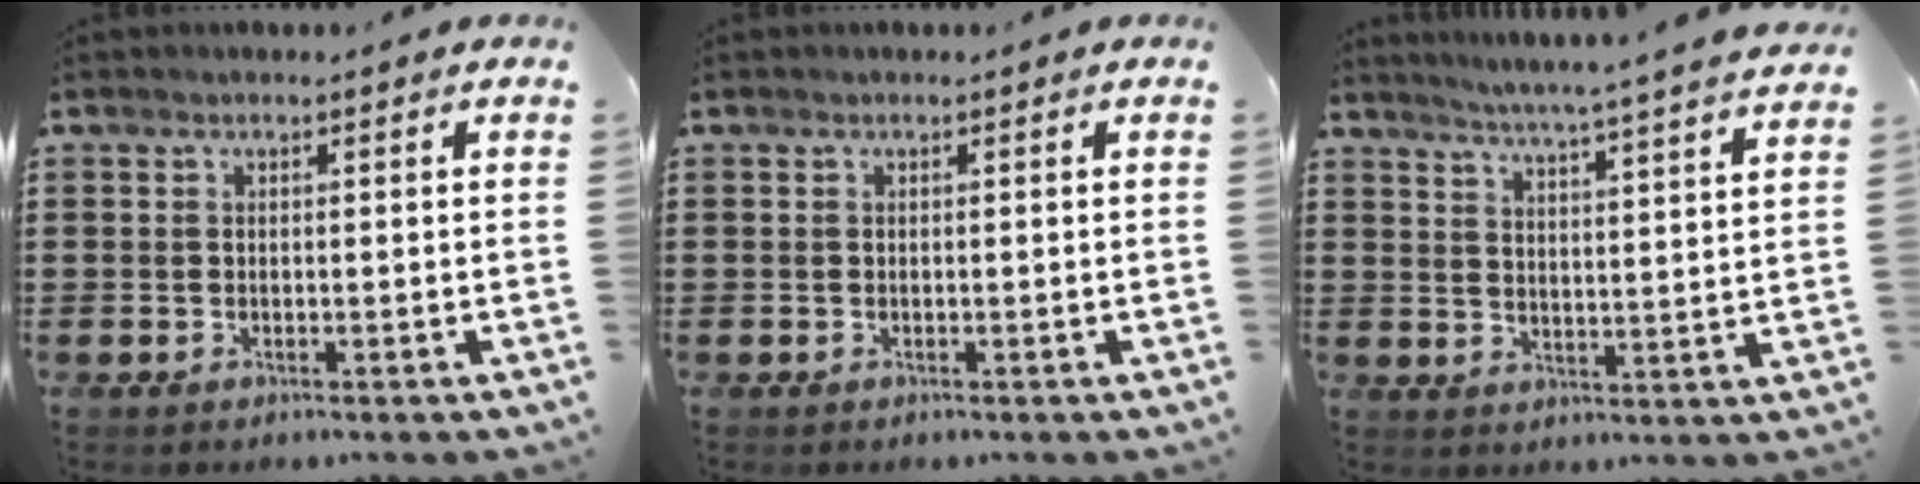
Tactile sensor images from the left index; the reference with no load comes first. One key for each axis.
{"total": 0.0}
{"total": 4.7, "fx": 4.3, "fy": -1.4, "fz": 1.3, "tx": -0.042, "ty": -0.036, "tz": 0.069}